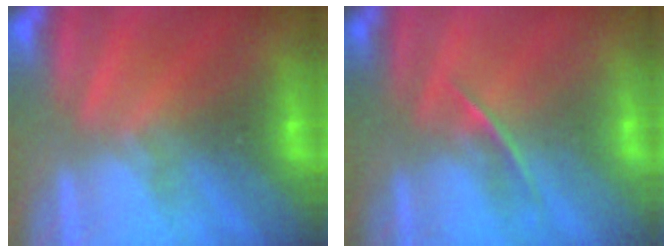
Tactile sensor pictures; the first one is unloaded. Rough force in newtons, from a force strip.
{"total": 1.3}